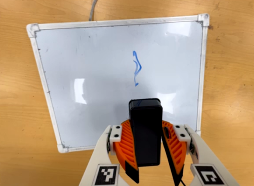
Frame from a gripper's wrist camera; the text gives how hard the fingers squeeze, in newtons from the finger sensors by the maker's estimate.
{"total": 9.7, "left": 10.0, "right": 9.5}